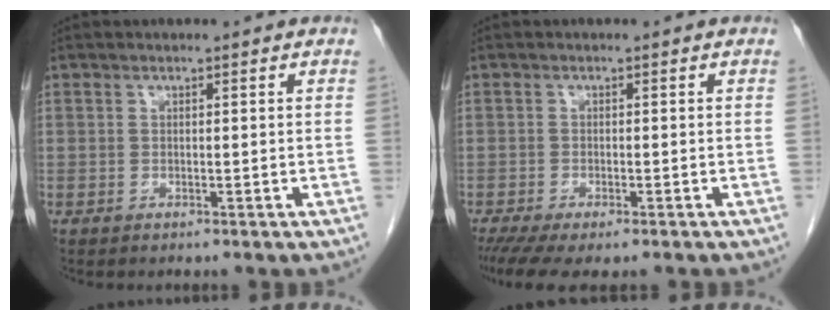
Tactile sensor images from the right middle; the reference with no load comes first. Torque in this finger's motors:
{"motor_torque": [0.42, -0.28, 0.13, 0.07]}